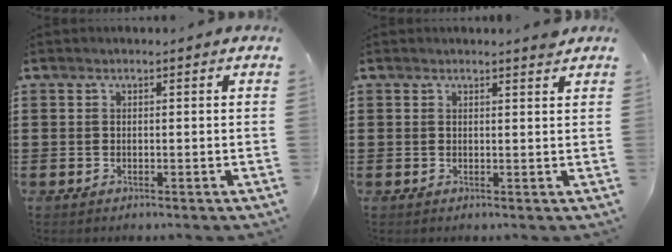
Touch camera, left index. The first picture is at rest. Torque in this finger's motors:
{"motor_torque": [0.53, -0.28, 0.00, 0.03]}